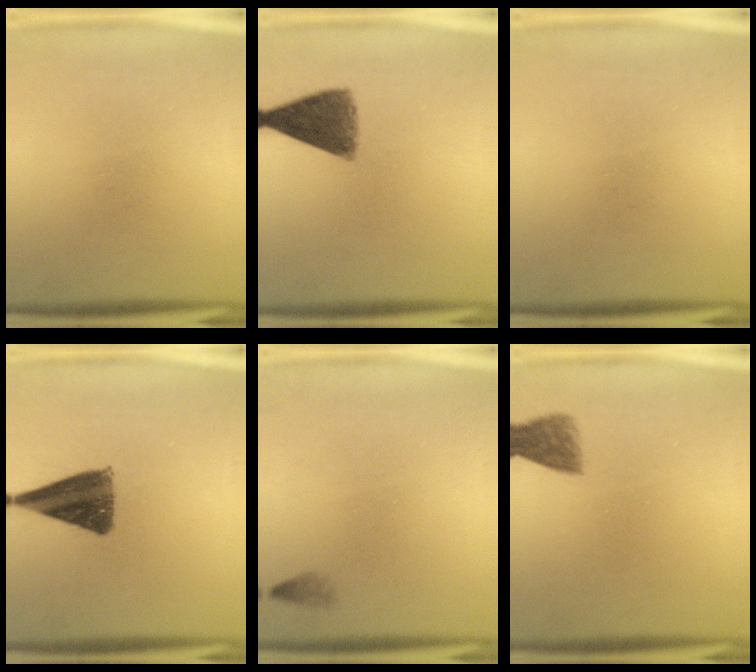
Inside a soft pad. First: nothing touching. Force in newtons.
{"total": 8.1}
{"total": 0.0}
{"total": 10.7}
{"total": 0.8}
{"total": 3.8}